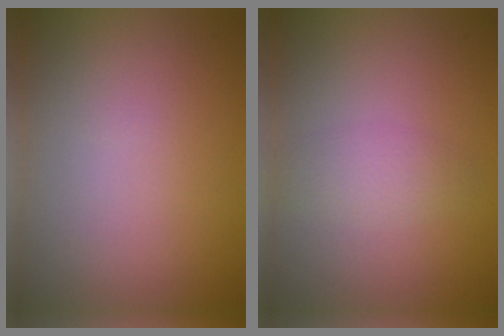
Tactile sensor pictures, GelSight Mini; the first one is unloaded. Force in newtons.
{"total": 2.0, "press": 2.0, "slide": 0.2}